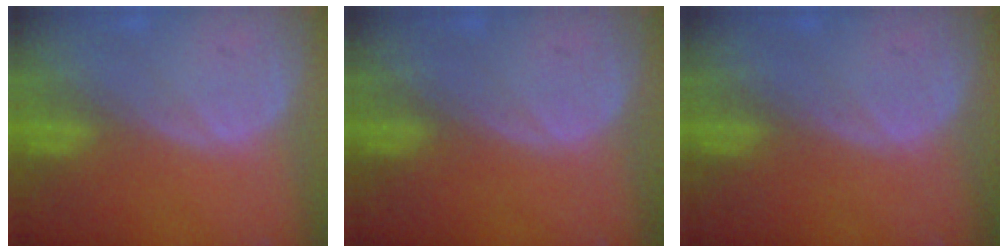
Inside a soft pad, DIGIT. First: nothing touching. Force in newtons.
{"total": 0.0}
{"total": 0.0}